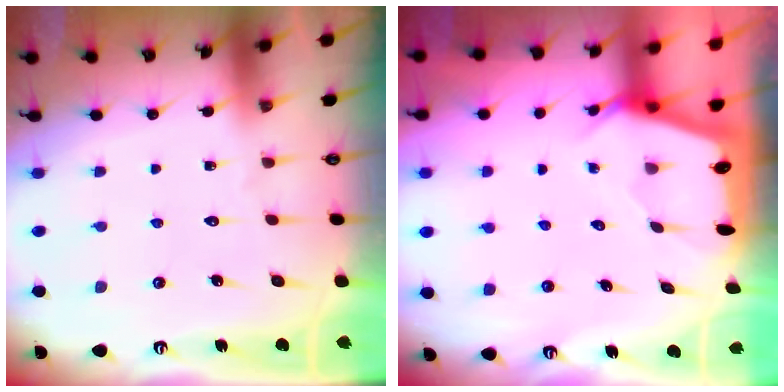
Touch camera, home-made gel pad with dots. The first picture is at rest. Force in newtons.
{"total": 2.3, "press": 2.3, "slide": 0.3}